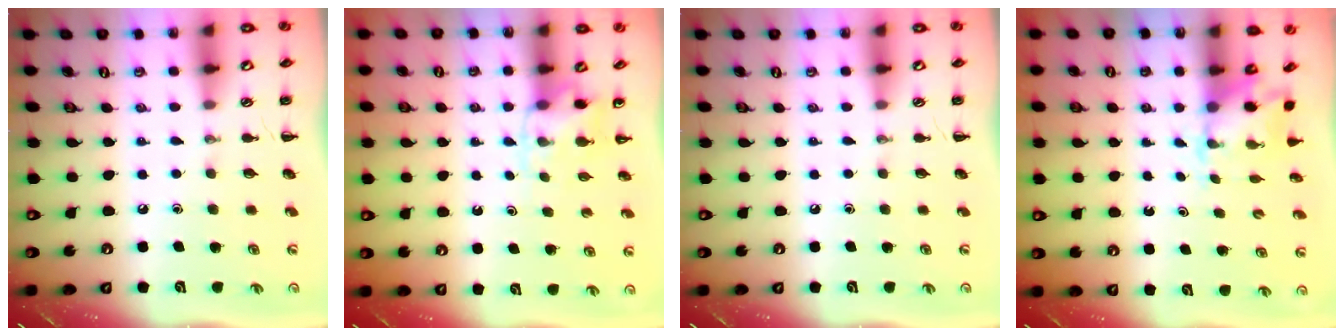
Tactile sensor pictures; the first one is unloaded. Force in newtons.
{"total": 3.7, "press": 3.7, "slide": 0.7}
{"total": 0.0}
{"total": 2.3, "press": 2.3, "slide": 0.5}